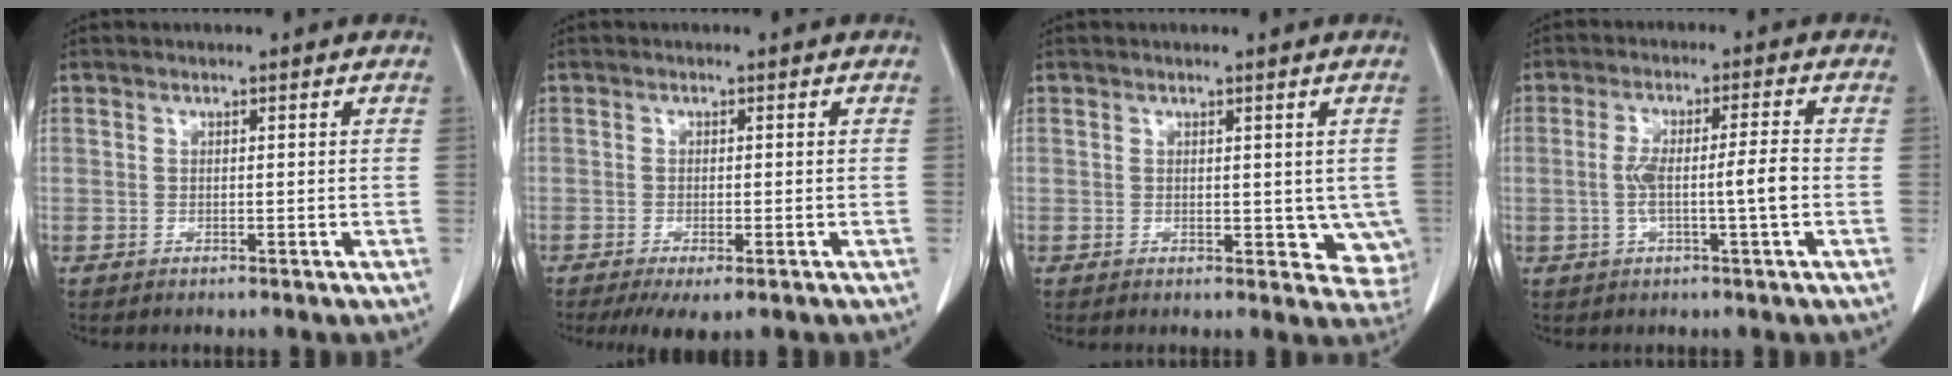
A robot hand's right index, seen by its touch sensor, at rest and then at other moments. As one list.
[{"total": 4.5, "force": [-2.9, 1.0, 3.3], "torque": [-0.050, -0.015, -0.044]}, {"total": 5.2, "force": [0.3, 3.0, 4.1], "torque": [-0.021, -0.008, 0.008]}, {"total": 6.4, "force": [-1.0, 0.0, 6.3], "torque": [-0.123, 0.010, -0.015]}]